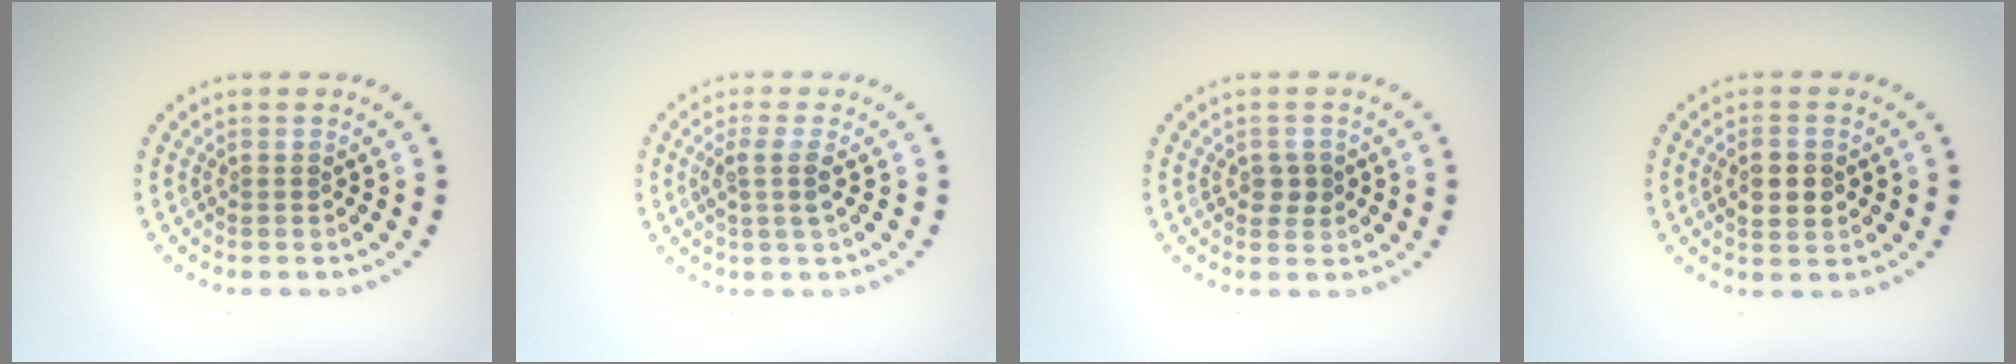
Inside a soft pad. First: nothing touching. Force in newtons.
{"total": 1.9, "press": 1.5, "slide": 1.1}
{"total": 1.5, "press": 1.5, "slide": 0.3}
{"total": 2.3, "press": 2.2, "slide": 0.2}